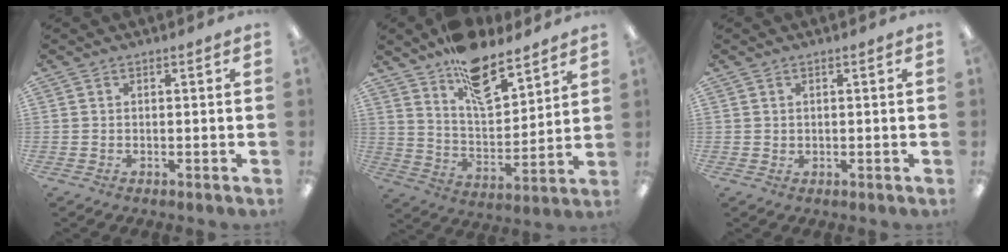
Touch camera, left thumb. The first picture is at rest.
{"total": 14.6, "force": [11.1, 6.1, 7.4], "torque": [-0.114, -0.069, 0.196]}
{"total": 1.1, "force": [0.5, 0.6, 0.7], "torque": [-0.016, 0.003, 0.009]}